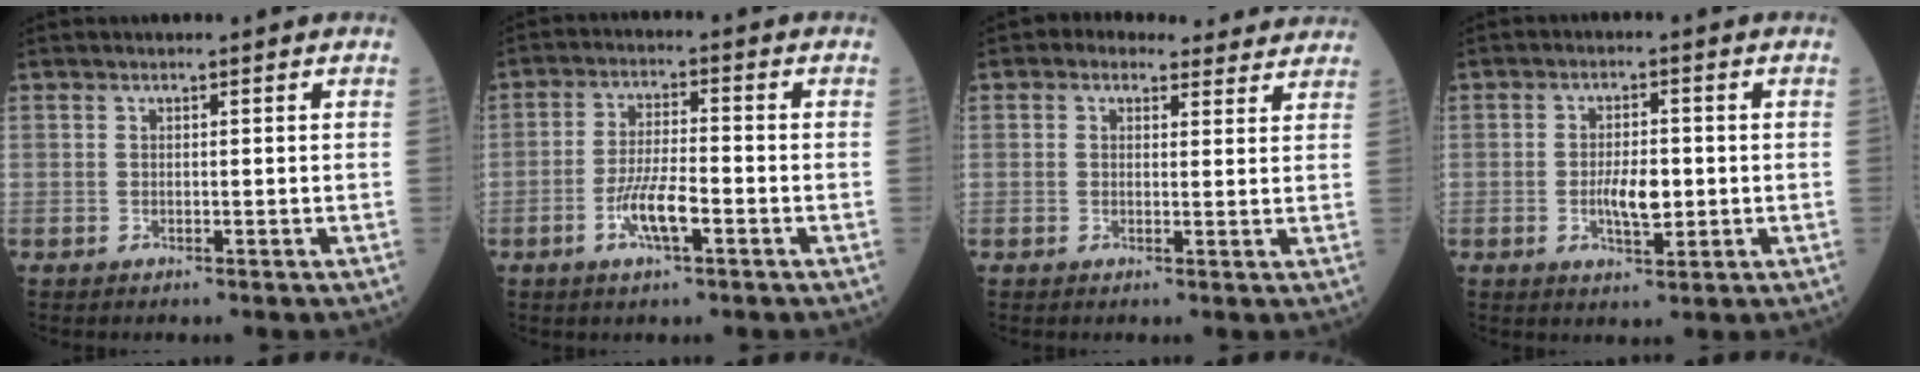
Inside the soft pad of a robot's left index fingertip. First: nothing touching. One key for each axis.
{"total": 6.3, "fx": -2.7, "fy": 1.3, "fz": 5.5, "tx": -0.112, "ty": -0.002, "tz": -0.053}
{"total": 6.9, "fx": 5.8, "fy": 3.3, "fz": 1.5, "tx": -0.010, "ty": 0.026, "tz": 0.065}
{"total": 5.0, "fx": -0.8, "fy": 1.9, "fz": 4.6, "tx": -0.085, "ty": -0.002, "tz": -0.013}